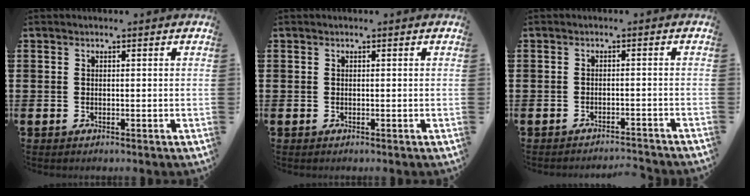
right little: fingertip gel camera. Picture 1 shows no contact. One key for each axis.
{"total": 0.0}
{"total": 1.7, "fx": -1.7, "fy": -0.2, "fz": 0.1, "tx": -0.002, "ty": 0.004, "tz": -0.036}